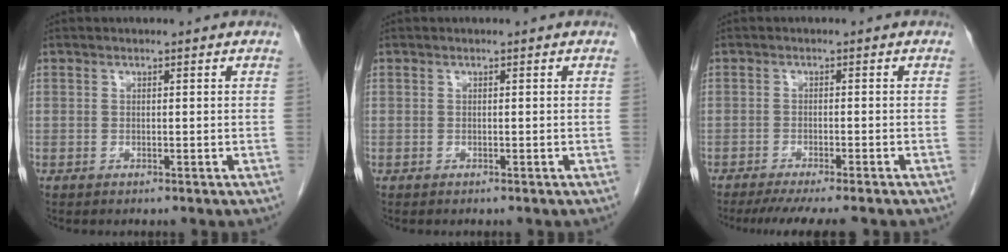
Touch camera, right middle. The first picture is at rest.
{"total": 0.0}
{"total": 9.2, "force": [-7.9, 0.4, 4.7], "torque": [-0.054, -0.017, -0.113]}